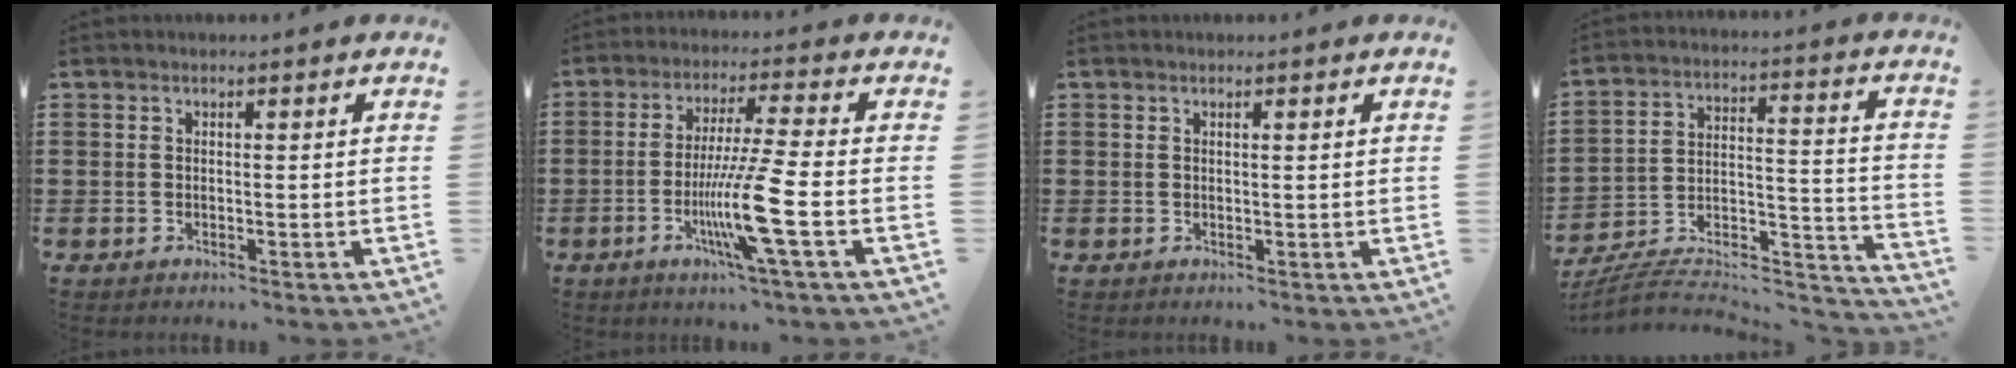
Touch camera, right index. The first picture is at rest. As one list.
[{"total": 11.5, "force": [-3.5, 0.0, 11.0], "torque": [-0.216, -0.021, -0.071]}, {"total": 0.5, "force": [0.3, 0.0, 0.5], "torque": [-0.009, 0.000, 0.005]}, {"total": 8.5, "force": [-7.5, 2.5, 3.2], "torque": [-0.049, 0.008, -0.145]}]